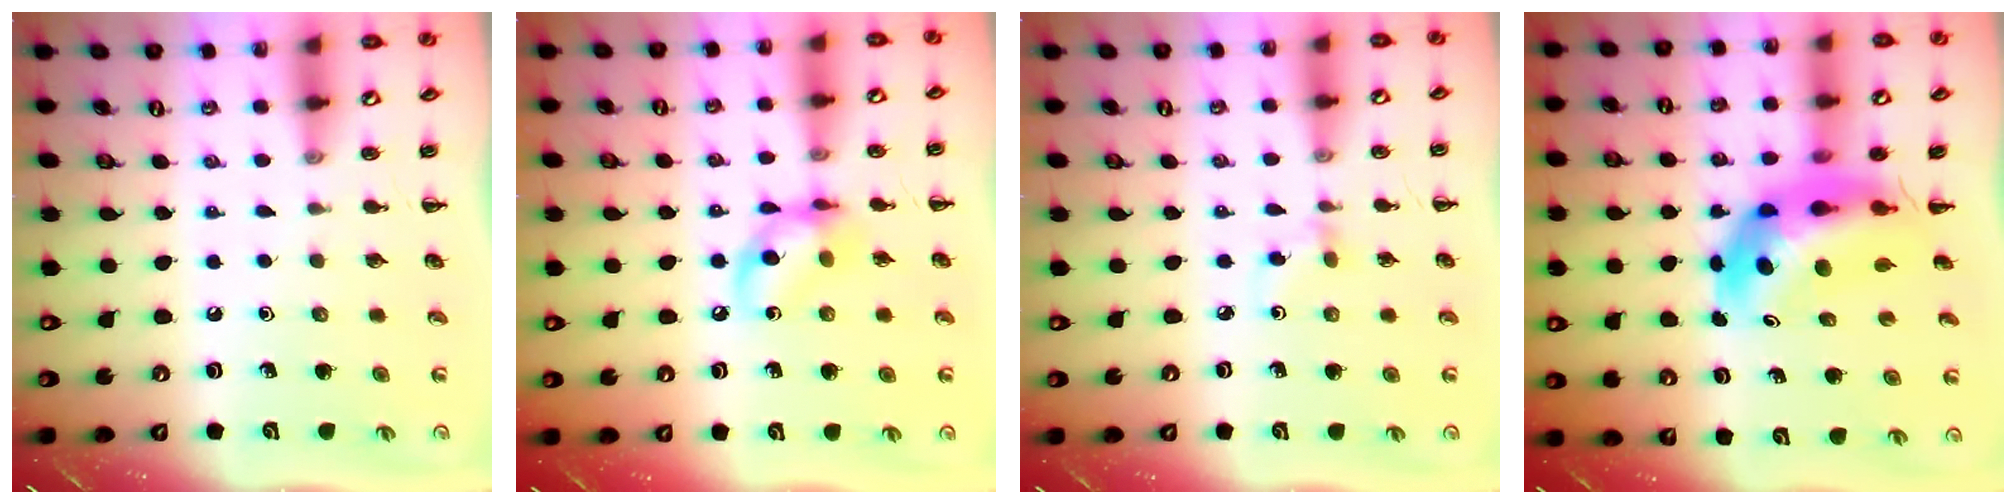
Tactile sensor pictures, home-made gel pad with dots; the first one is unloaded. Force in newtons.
{"total": 10.2, "press": 10.1, "slide": 1.0}
{"total": 2.7, "press": 2.4, "slide": 1.1}
{"total": 9.4, "press": 8.8, "slide": 3.1}